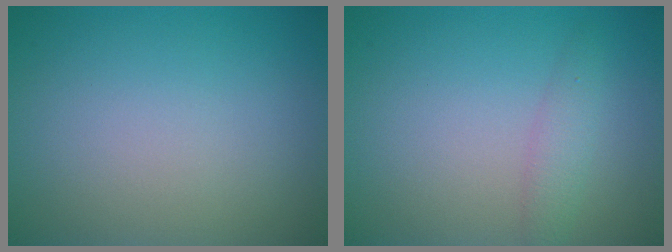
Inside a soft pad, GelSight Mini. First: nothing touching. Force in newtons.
{"total": 1.7, "press": 1.7, "slide": 0.1}